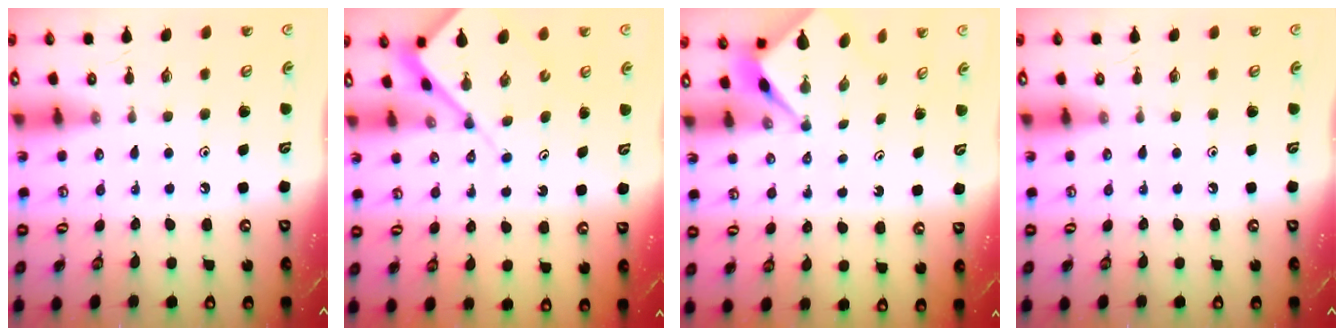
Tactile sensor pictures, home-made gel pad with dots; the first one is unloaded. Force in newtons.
{"total": 6.7, "press": 6.7, "slide": 0.8}
{"total": 2.6, "press": 2.6, "slide": 0.1}
{"total": 0.0}